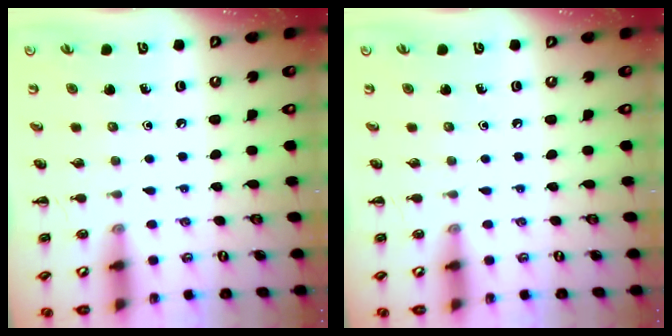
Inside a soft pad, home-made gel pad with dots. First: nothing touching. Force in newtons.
{"total": 0.0}